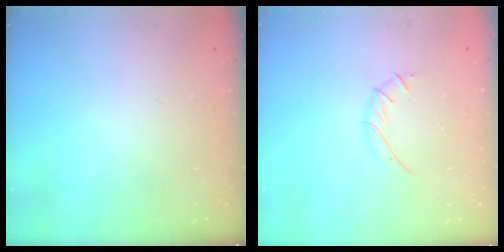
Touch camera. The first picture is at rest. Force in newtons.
{"total": 4.2, "press": 4.1, "slide": 1.2}